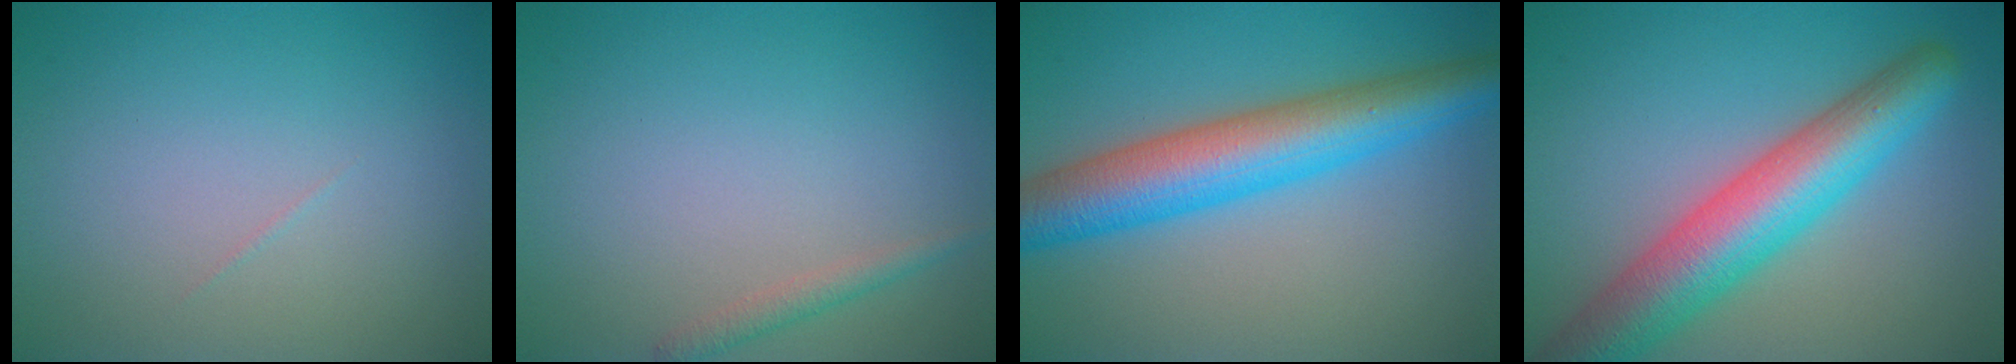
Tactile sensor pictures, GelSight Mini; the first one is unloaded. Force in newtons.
{"total": 1.3, "press": 1.3, "slide": 0.1}
{"total": 8.3, "press": 8.3, "slide": 0.2}
{"total": 8.8, "press": 8.8, "slide": 0.3}